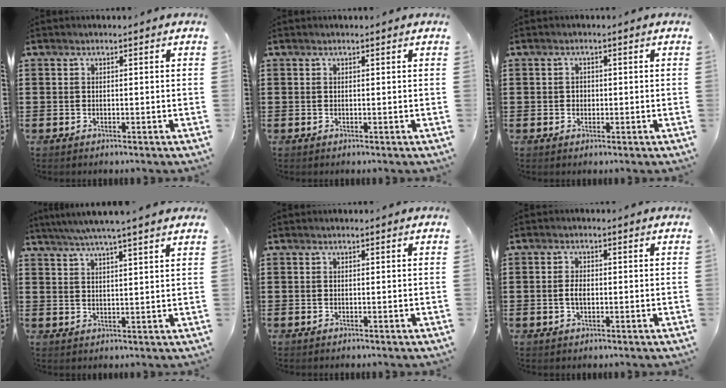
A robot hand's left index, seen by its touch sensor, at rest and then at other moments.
{"total": 0.0}
{"total": 1.1, "force": [0.0, 1.0, 0.6], "torque": [-0.014, 0.006, -0.002]}
{"total": 4.5, "force": [3.9, -0.6, 2.2], "torque": [-0.054, -0.013, 0.068]}
{"total": 0.0}
{"total": 2.3, "force": [-0.2, 1.2, 2.0], "torque": [-0.047, -0.001, -0.006]}